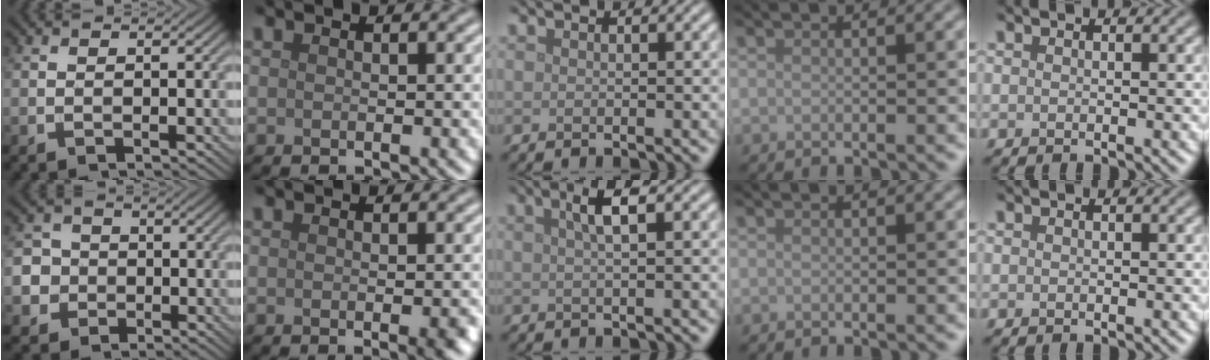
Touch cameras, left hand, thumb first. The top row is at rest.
{"thumb": {"total": 6.2, "force": [-1.1, 5.9, 1.5], "torque": [-0.052, 0.006, -0.050]}, "index": {"total": 1.6, "force": [-0.4, 0.3, 1.5], "torque": [-0.016, -0.002, -0.006]}, "middle": {"total": 2.9, "force": [1.0, 0.8, 2.6], "torque": [-0.032, 0.012, 0.014]}}